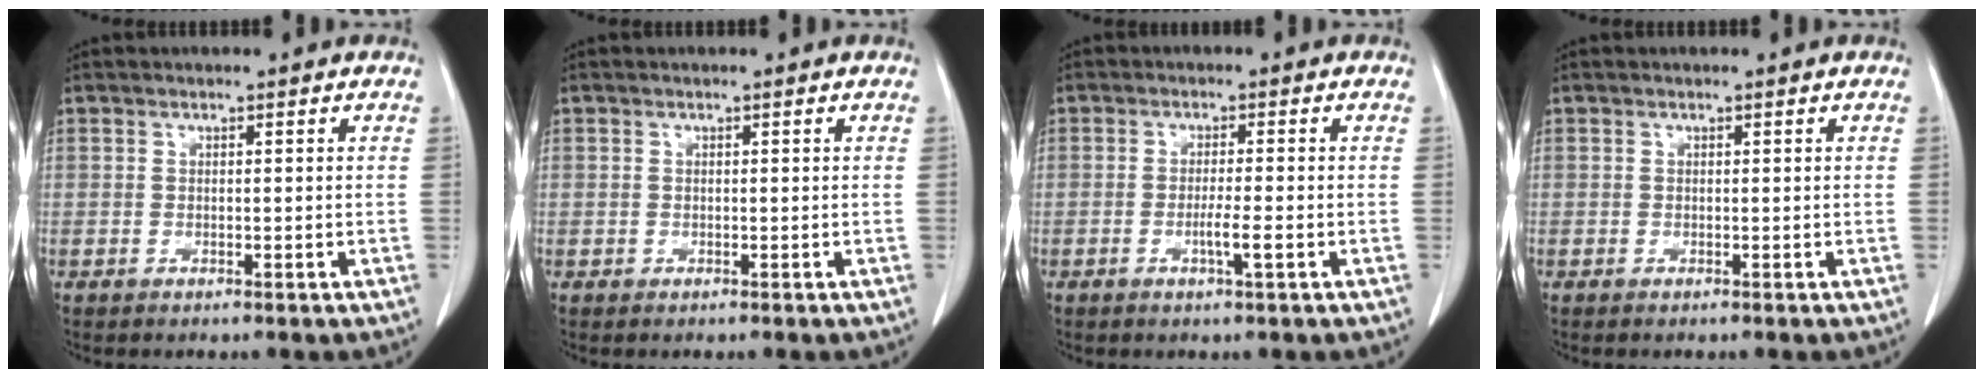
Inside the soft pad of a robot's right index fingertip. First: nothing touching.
{"total": 0.6, "force": [0.0, 0.6, -0.1], "torque": [0.005, 0.007, -0.002]}
{"total": 3.0, "force": [-1.0, -0.2, 2.8], "torque": [-0.052, -0.004, -0.019]}
{"total": 0.0}